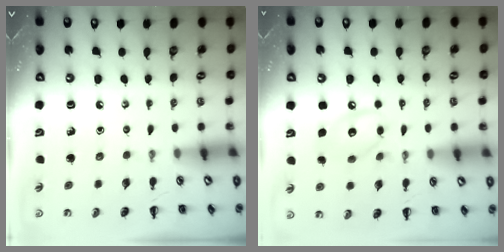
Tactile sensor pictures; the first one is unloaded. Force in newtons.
{"total": 10.6, "press": 10.5, "slide": 0.8}